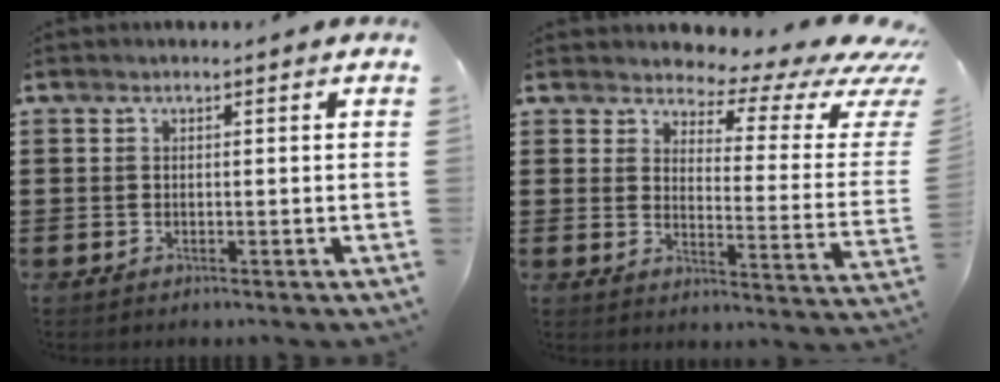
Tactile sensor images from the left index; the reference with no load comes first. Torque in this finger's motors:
{"motor_torque": [2.14, 0.00, 0.21, 0.00]}